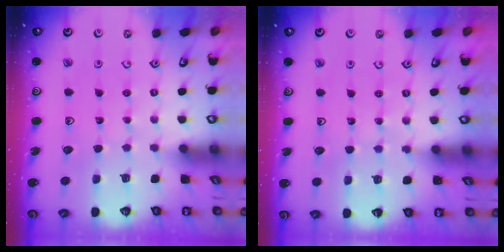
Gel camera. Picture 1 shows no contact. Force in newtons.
{"total": 2.9, "press": 2.9, "slide": 0.5}